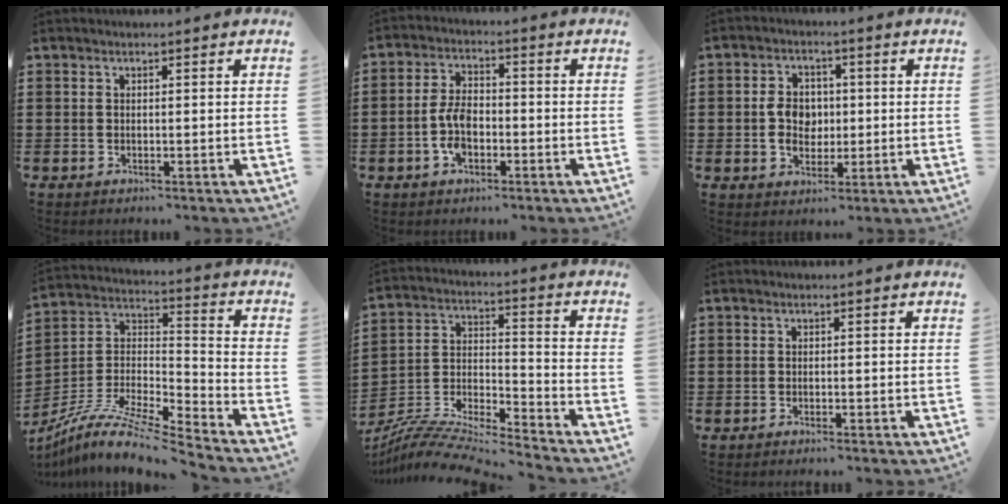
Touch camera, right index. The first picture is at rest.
{"total": 5.8, "force": [-1.8, 3.0, 4.6], "torque": [-0.108, -0.001, -0.038]}
{"total": 5.5, "force": [-0.2, 4.2, 3.5], "torque": [-0.086, 0.008, -0.007]}
{"total": 10.6, "force": [-9.1, 1.4, 5.3], "torque": [-0.111, 0.008, -0.185]}
{"total": 9.1, "force": [-8.7, 1.1, 2.6], "torque": [-0.059, 0.003, -0.177]}
{"total": 0.7, "force": [-0.6, -0.1, 0.1], "torque": [-0.004, -0.002, -0.013]}